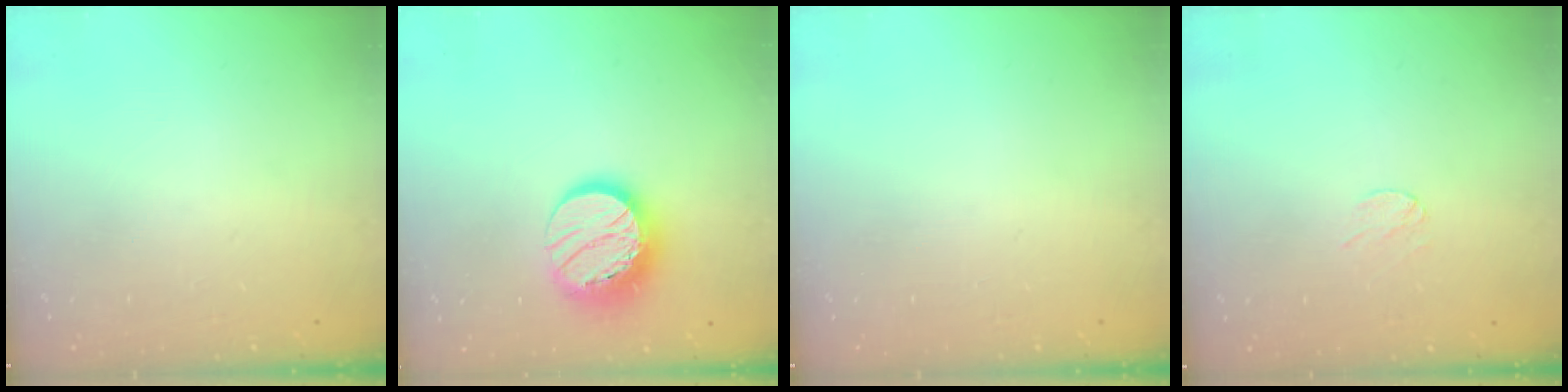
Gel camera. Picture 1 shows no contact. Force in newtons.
{"total": 14.4, "press": 14.3, "slide": 1.1}
{"total": 0.0}
{"total": 2.6, "press": 2.5, "slide": 0.3}